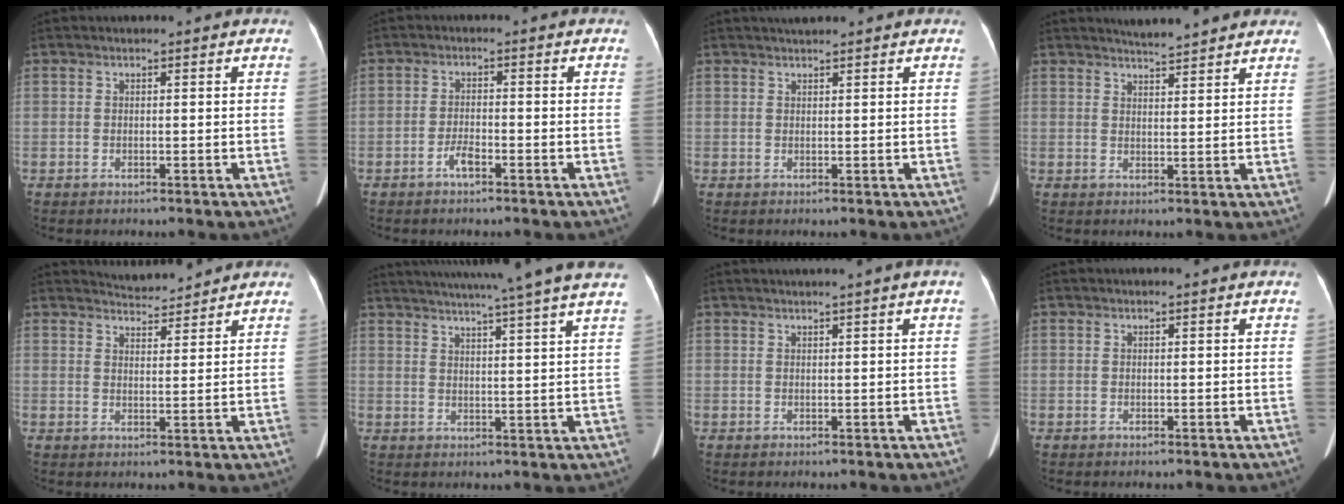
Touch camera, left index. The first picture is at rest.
{"total": 2.3, "force": [-1.5, 0.5, 1.6], "torque": [-0.032, 0.001, -0.029]}
{"total": 1.5, "force": [1.4, 0.0, 0.7], "torque": [-0.010, 0.012, 0.026]}
{"total": 5.9, "force": [5.5, 0.3, 2.1], "torque": [-0.039, 0.012, 0.074]}
{"total": 4.9, "force": [4.9, 0.6, 0.1], "torque": [-0.010, 0.009, 0.072]}
{"total": 18.3, "force": [15.8, -1.9, 9.1], "torque": [-0.152, -0.012, 0.204]}
{"total": 2.0, "force": [1.4, -0.7, 1.3], "torque": [-0.017, 0.003, 0.029]}
{"total": 0.0}